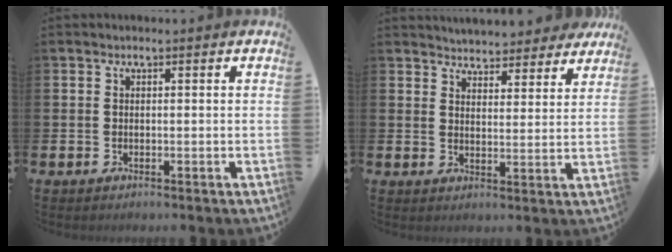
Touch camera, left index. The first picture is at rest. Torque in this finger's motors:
{"motor_torque": [1.09, -1.05, 0.73, 0.08]}